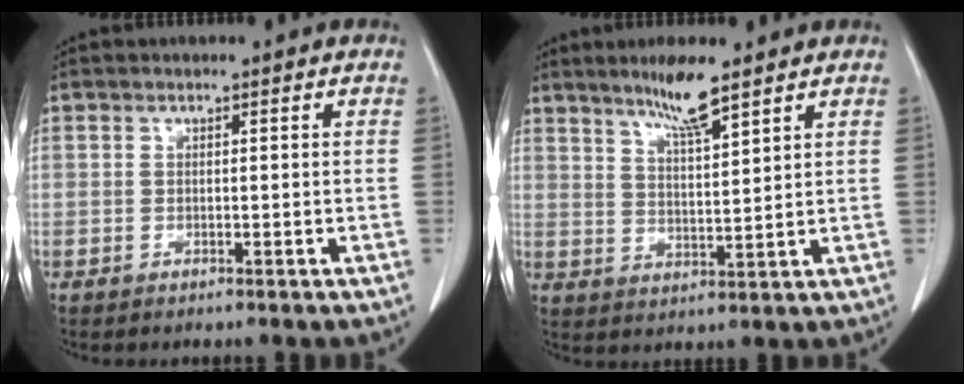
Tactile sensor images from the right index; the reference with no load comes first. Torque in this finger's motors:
{"motor_torque": [0.61, 0.67, 0.11, 0.04]}